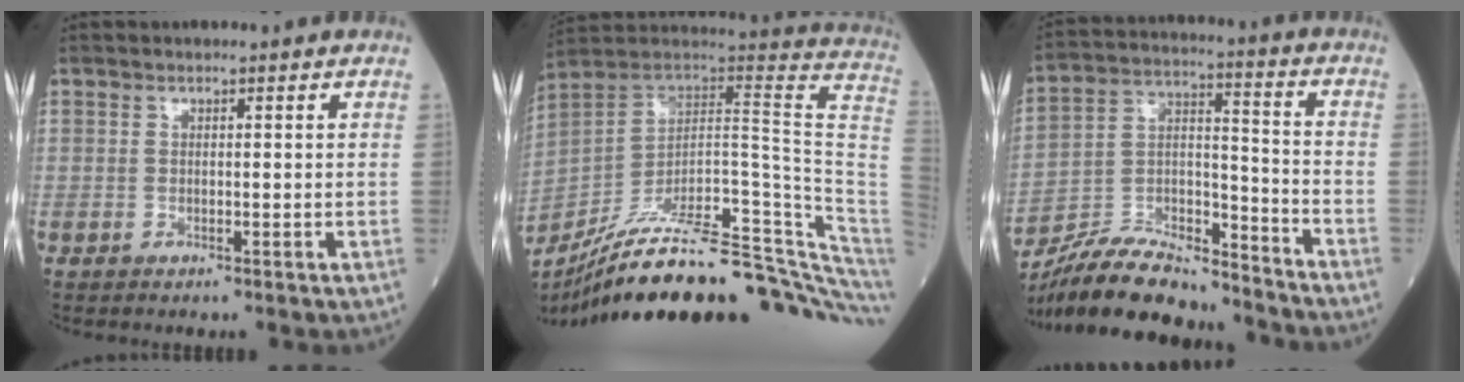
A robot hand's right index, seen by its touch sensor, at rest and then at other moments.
{"total": 33.1, "force": [-26.9, 2.2, 19.1], "torque": [-0.169, -0.009, -0.385]}
{"total": 18.0, "force": [-16.6, 3.1, 6.2], "torque": [-0.119, 0.021, -0.288]}